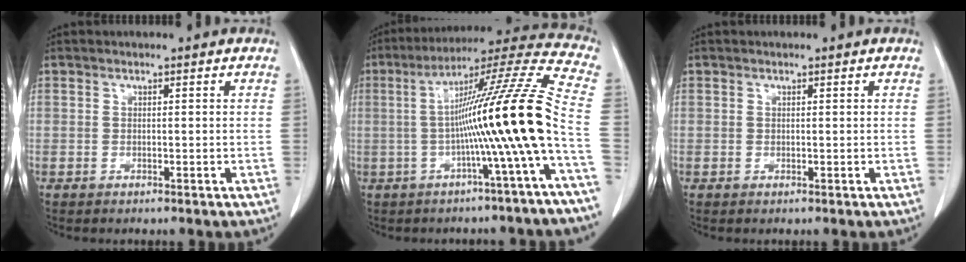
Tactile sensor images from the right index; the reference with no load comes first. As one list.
[{"total": 17.2, "force": [-2.8, -2.6, 16.8], "torque": [-0.250, 0.016, -0.057]}, {"total": 0.0}]